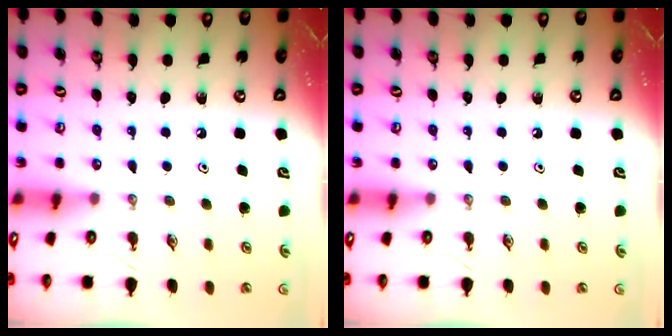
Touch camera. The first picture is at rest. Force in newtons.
{"total": 0.0}